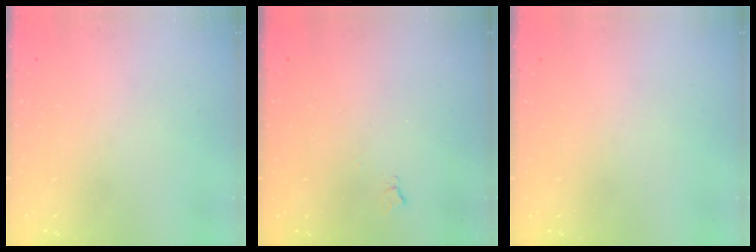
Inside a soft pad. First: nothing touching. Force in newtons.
{"total": 2.8, "press": 2.8, "slide": 0.6}
{"total": 0.0}